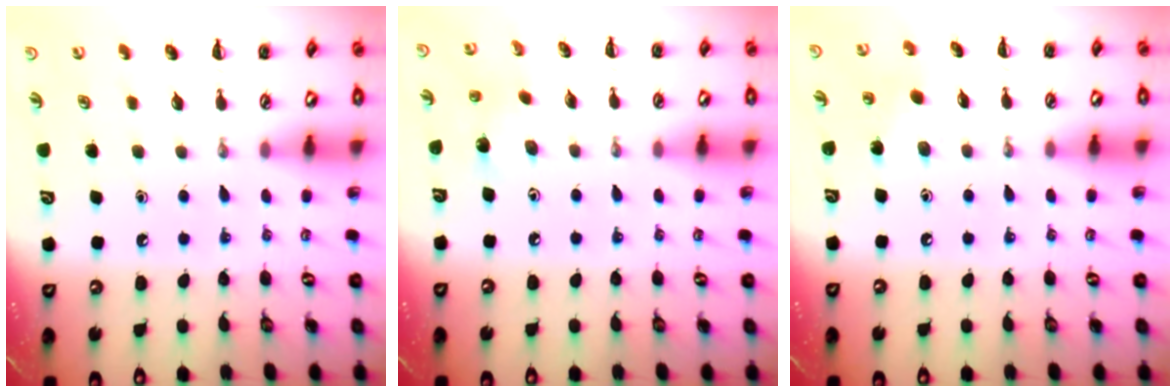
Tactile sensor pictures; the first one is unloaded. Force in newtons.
{"total": 2.5, "press": 2.4, "slide": 0.7}
{"total": 5.2, "press": 5.1, "slide": 0.9}